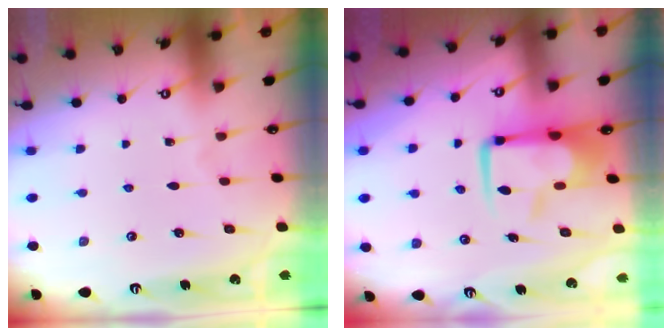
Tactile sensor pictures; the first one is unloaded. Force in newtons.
{"total": 10.0, "press": 9.8, "slide": 1.9}